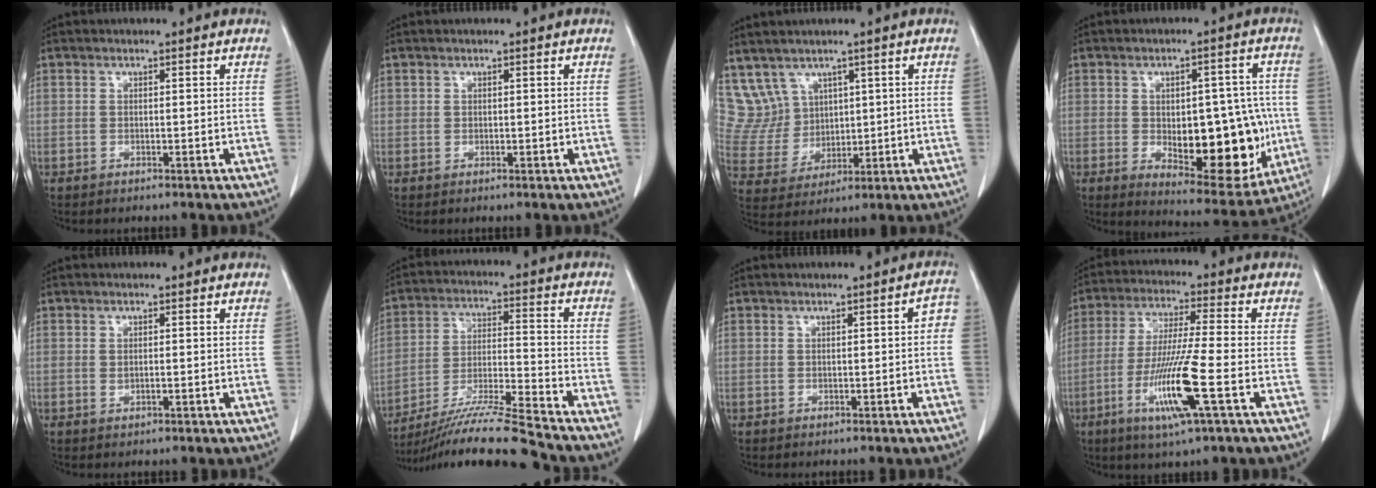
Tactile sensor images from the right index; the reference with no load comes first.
{"total": 0.5, "force": [0.4, 0.4, 0.0], "torque": [0.006, 0.004, 0.006]}
{"total": 8.6, "force": [5.4, 6.6, 0.4], "torque": [-0.024, 0.036, 0.127]}
{"total": 16.2, "force": [-2.5, 7.0, 14.3], "torque": [-0.186, 0.006, -0.010]}
{"total": 0.7, "force": [0.0, 0.3, 0.6], "torque": [-0.013, 0.000, 0.003]}
{"total": 15.6, "force": [-13.9, -1.9, 6.8], "torque": [-0.121, -0.010, -0.244]}
{"total": 2.0, "force": [-0.2, 0.7, 1.9], "torque": [-0.013, 0.008, -0.004]}
{"total": 12.2, "force": [-4.3, -0.3, 11.4], "torque": [-0.228, -0.020, -0.082]}